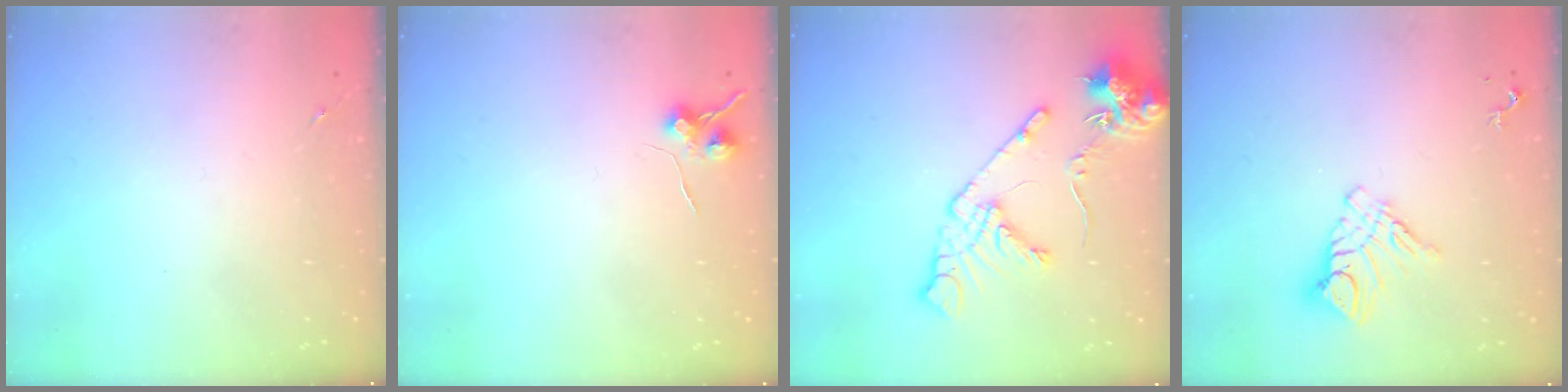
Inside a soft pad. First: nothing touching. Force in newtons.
{"total": 6.6, "press": 6.6, "slide": 0.8}
{"total": 13.0, "press": 12.9, "slide": 1.7}
{"total": 10.4, "press": 10.3, "slide": 0.7}